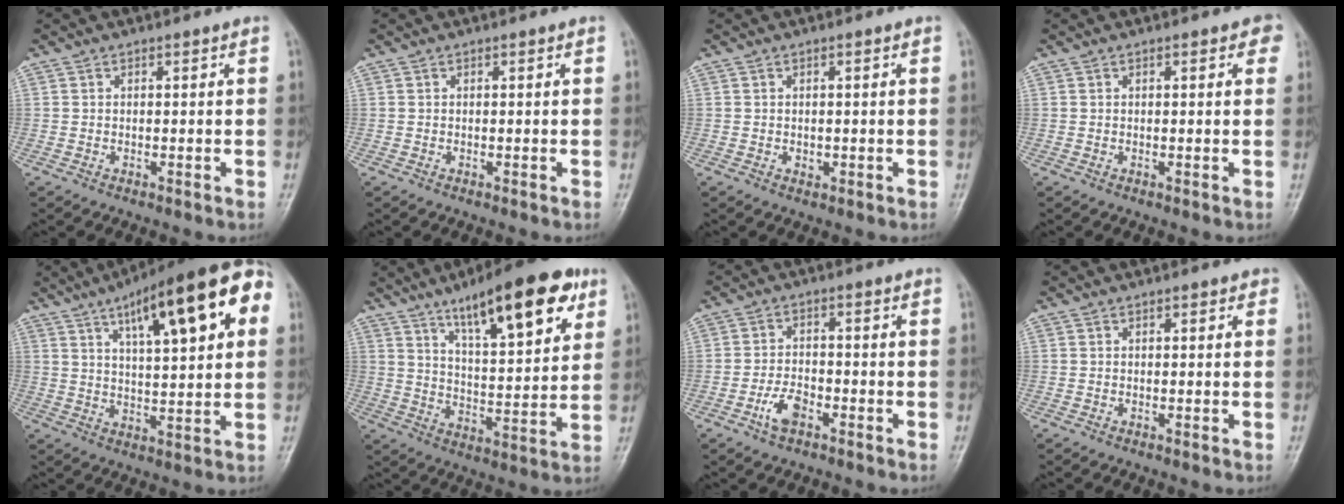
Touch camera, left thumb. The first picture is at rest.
{"total": 0.0}
{"total": 1.0, "force": [-0.1, 0.8, 0.6], "torque": [-0.003, 0.000, 0.000]}
{"total": 2.4, "force": [1.0, 1.1, 1.9], "torque": [-0.011, 0.001, 0.006]}
{"total": 20.5, "force": [8.3, 6.2, 17.7], "torque": [-0.236, 0.002, 0.116]}
{"total": 19.0, "force": [10.6, 5.8, 14.7], "torque": [-0.189, -0.039, 0.165]}
{"total": 4.8, "force": [-2.6, 2.5, 3.2], "torque": [-0.058, 0.017, -0.050]}
{"total": 1.0, "force": [0.4, 0.5, 0.7], "torque": [-0.007, 0.001, 0.002]}